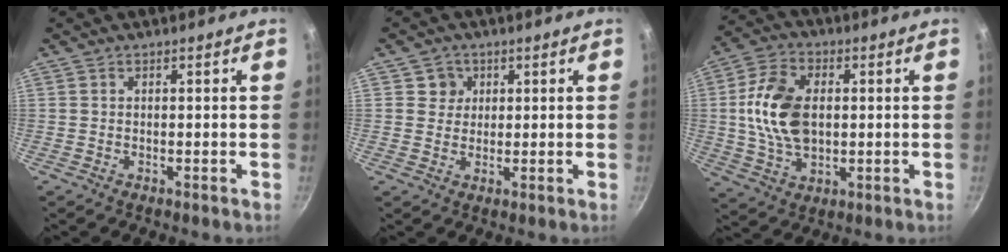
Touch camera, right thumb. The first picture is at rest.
{"total": 3.5, "force": [1.1, 3.3, 0.4], "torque": [0.023, 0.002, 0.012]}
{"total": 13.8, "force": [1.1, 8.8, 10.5], "torque": [-0.184, 0.004, 0.016]}